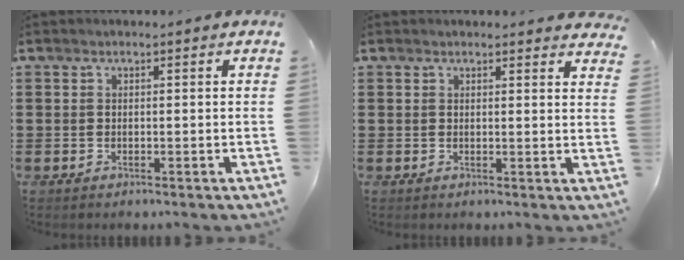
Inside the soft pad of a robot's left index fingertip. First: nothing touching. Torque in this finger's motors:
{"motor_torque": [1.18, -0.96, 0.18, 0.04]}